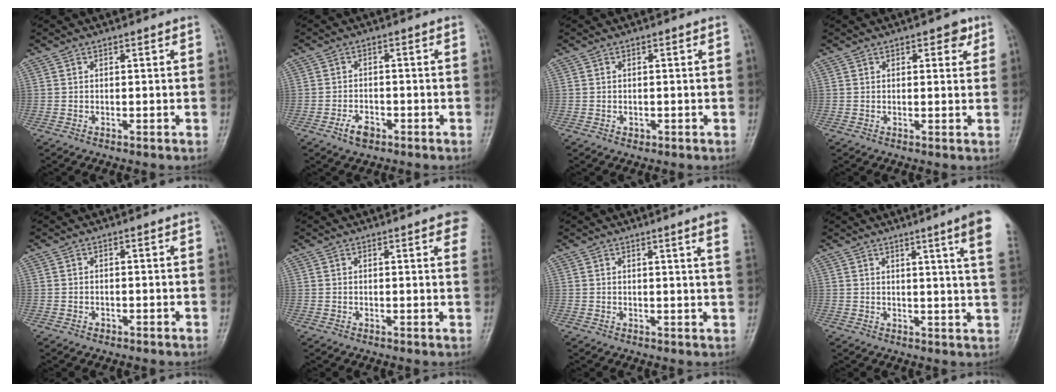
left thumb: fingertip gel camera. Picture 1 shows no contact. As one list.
[{"total": 3.4, "force": [-2.1, 2.0, 1.8], "torque": [-0.029, 0.012, -0.037]}, {"total": 0.8, "force": [-0.3, 0.7, 0.1], "torque": [0.005, 0.001, -0.004]}, {"total": 3.2, "force": [1.6, 1.8, 2.1], "torque": [-0.005, -0.003, 0.014]}, {"total": 0.6, "force": [-0.3, 0.5, -0.1], "torque": [0.007, 0.002, -0.008]}, {"total": 6.9, "force": [4.2, 1.8, 5.2], "torque": [-0.040, -0.004, 0.040]}, {"total": 5.7, "force": [3.3, -0.4, 4.6], "torque": [-0.055, -0.011, 0.034]}, {"total": 9.8, "force": [5.3, -0.7, 8.2], "torque": [-0.102, -0.024, 0.055]}]